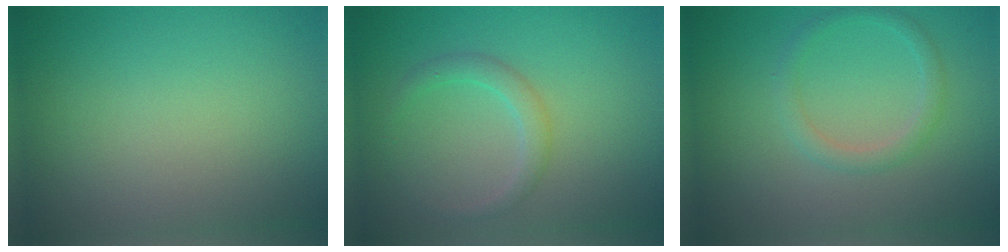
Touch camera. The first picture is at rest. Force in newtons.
{"total": 1.9, "press": 1.9, "slide": 0.2}
{"total": 1.7, "press": 1.7, "slide": 0.0}